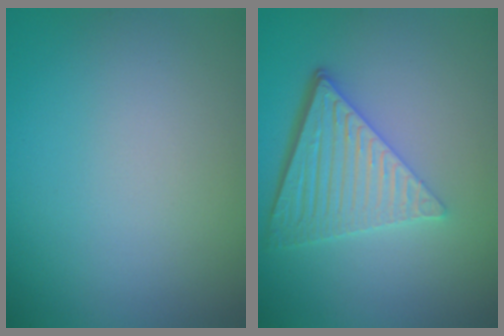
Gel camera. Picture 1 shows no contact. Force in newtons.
{"total": 6.2, "press": 4.4, "slide": 4.4}